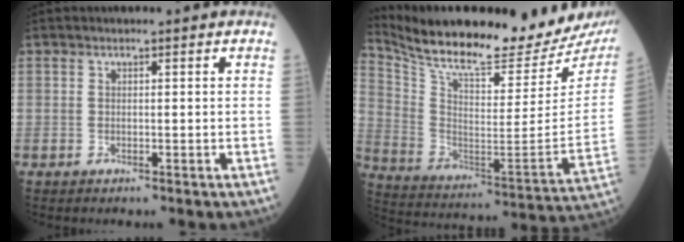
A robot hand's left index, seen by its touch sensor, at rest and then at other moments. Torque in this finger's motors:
{"motor_torque": [0.94, -1.20, 0.08, 0.04]}